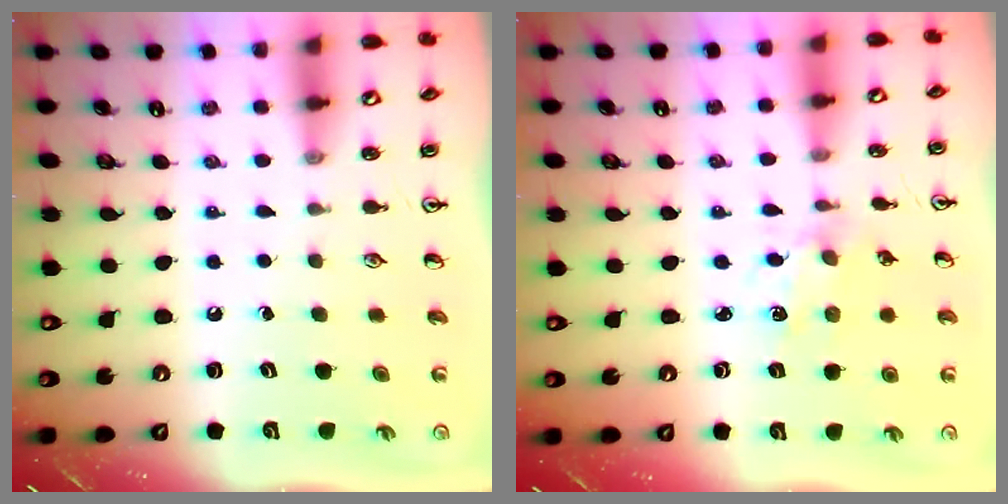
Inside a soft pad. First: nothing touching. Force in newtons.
{"total": 2.0, "press": 2.0, "slide": 0.2}